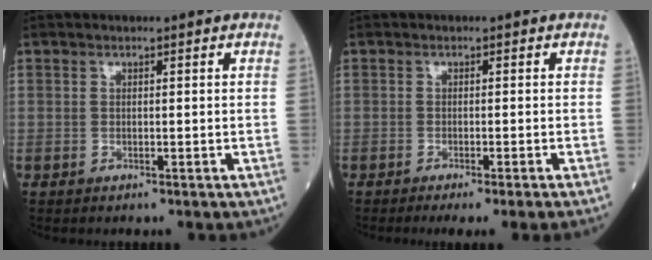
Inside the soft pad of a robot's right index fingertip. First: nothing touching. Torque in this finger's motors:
{"motor_torque": [0.13, -0.11, 0.11, 0.03]}